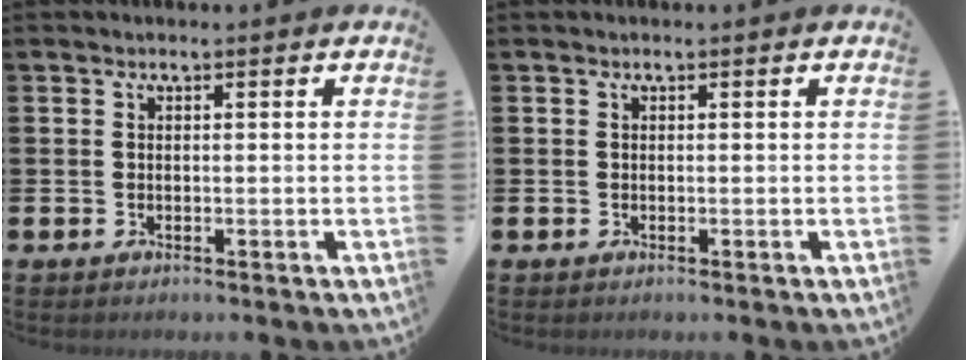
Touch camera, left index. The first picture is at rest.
{"total": 0.0}